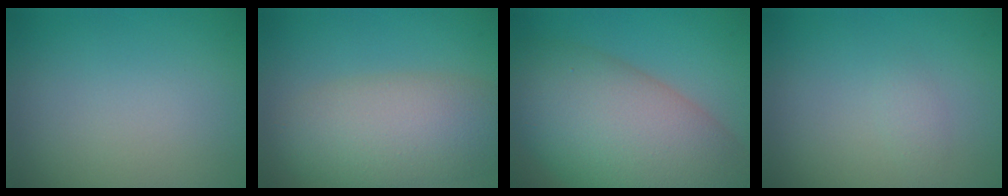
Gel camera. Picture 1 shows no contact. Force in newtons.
{"total": 6.6, "press": 6.6, "slide": 0.4}
{"total": 13.2, "press": 13.2, "slide": 0.6}
{"total": 0.9, "press": 0.9, "slide": 0.0}